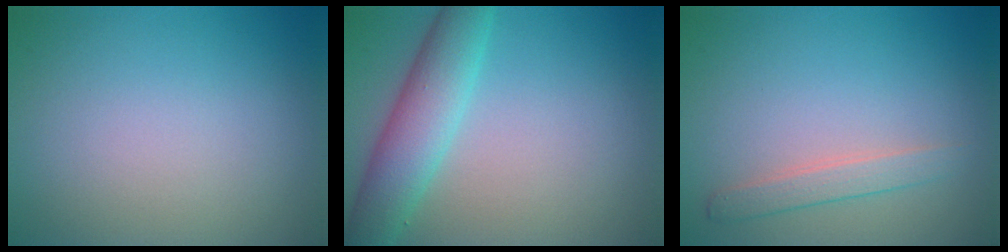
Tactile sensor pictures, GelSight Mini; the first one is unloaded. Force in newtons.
{"total": 5.1, "press": 5.1, "slide": 0.2}
{"total": 1.7, "press": 1.7, "slide": 0.0}